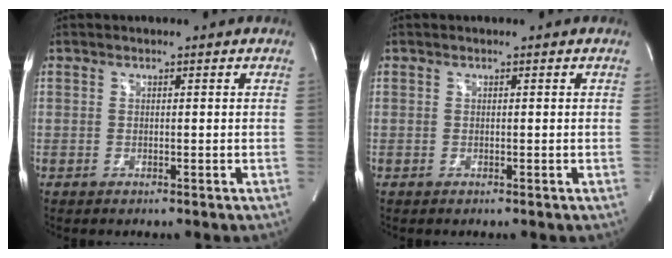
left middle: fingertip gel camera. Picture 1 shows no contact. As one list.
[{"total": 0.0}]